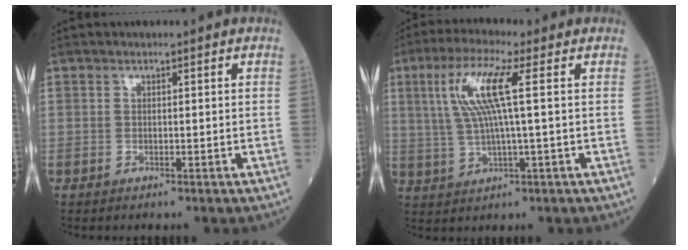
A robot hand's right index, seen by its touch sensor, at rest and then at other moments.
{"total": 9.0, "force": [2.2, 0.1, 8.7], "torque": [-0.189, 0.013, 0.044]}